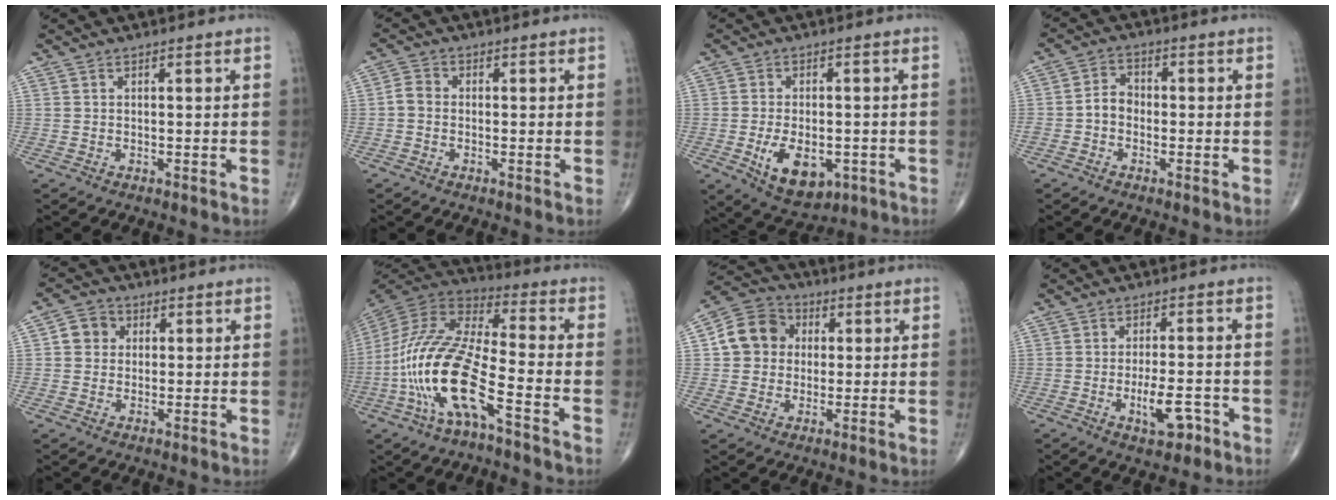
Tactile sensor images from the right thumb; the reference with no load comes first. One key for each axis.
{"total": 2.4, "fx": -0.6, "fy": 1.9, "fz": 1.4, "tx": -0.023, "ty": 0.006, "tz": -0.020}
{"total": 10.3, "fx": -3.2, "fy": 6.0, "fz": 7.7, "tx": -0.113, "ty": -0.001, "tz": -0.035}
{"total": 4.2, "fx": -1.2, "fy": 3.3, "fz": 2.3, "tx": -0.027, "ty": 0.018, "tz": -0.030}
{"total": 4.7, "fx": 0.9, "fy": 4.3, "fz": 1.8, "tx": -0.011, "ty": 0.007, "tz": 0.007}
{"total": 19.4, "fx": -7.4, "fy": 5.9, "fz": 16.9, "tx": -0.367, "ty": 0.042, "tz": -0.140}
{"total": 10.0, "fx": 1.4, "fy": 8.9, "fz": 4.4, "tx": -0.056, "ty": 0.013, "tz": 0.012}
{"total": 6.1, "fx": -2.6, "fy": 2.4, "fz": 5.0, "tx": -0.074, "ty": 0.010, "tz": -0.036}